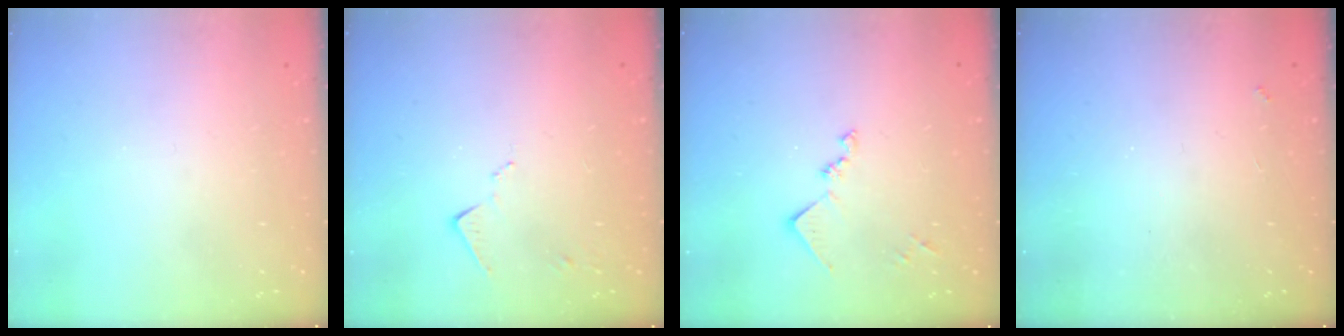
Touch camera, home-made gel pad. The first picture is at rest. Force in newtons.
{"total": 6.8, "press": 6.8, "slide": 0.4}
{"total": 9.6, "press": 9.6, "slide": 0.5}
{"total": 3.4, "press": 3.4, "slide": 0.6}